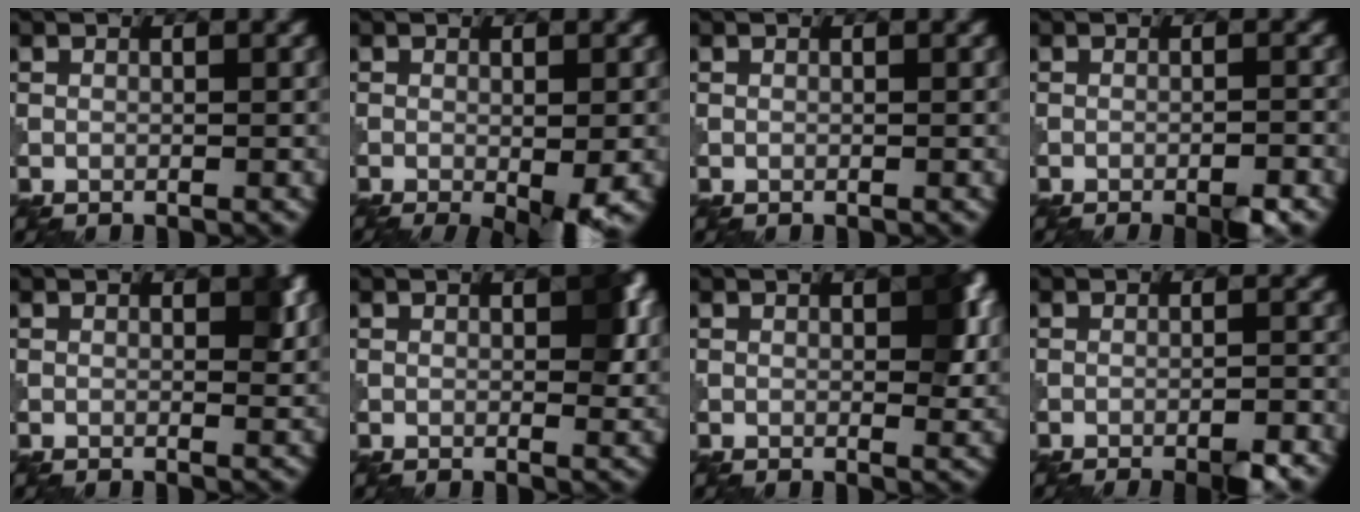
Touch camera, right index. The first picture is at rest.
{"total": 4.9, "force": [-2.0, 0.8, 4.3], "torque": [-0.063, -0.010, -0.026]}
{"total": 0.0}
{"total": 3.4, "force": [-2.2, 0.6, 2.5], "torque": [-0.036, 0.006, -0.034]}
{"total": 2.0, "force": [0.6, 0.8, 1.7], "torque": [-0.016, -0.002, 0.008]}
{"total": 3.2, "force": [0.7, 1.5, 2.8], "torque": [-0.033, 0.001, 0.009]}
{"total": 3.8, "force": [0.8, 1.7, 3.2], "torque": [-0.041, 0.001, 0.012]}
{"total": 3.9, "force": [-2.6, 0.8, 2.8], "torque": [-0.043, 0.008, -0.041]}